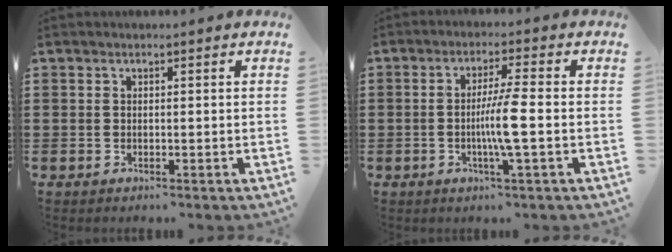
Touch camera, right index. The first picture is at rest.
{"total": 5.9, "force": [-1.1, -0.4, 5.7], "torque": [-0.114, -0.014, -0.028]}